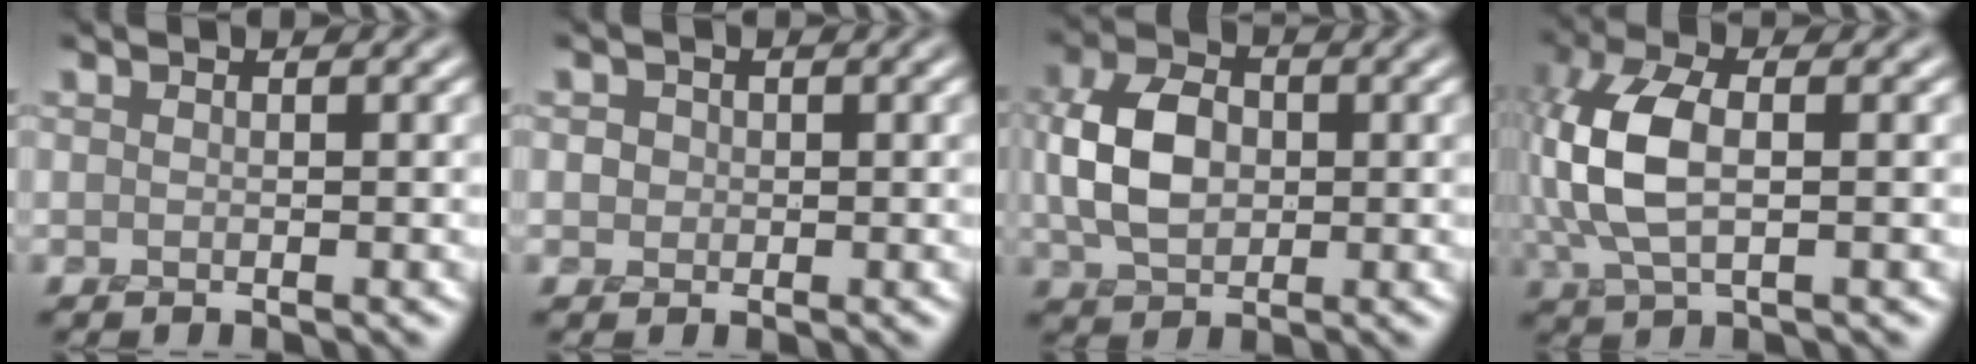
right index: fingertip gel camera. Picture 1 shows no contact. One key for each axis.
{"total": 1.1, "fx": -0.2, "fy": 1.1, "fz": 0.2, "tx": 0.002, "ty": -0.002, "tz": -0.001}
{"total": 5.1, "fx": 0.0, "fy": 3.6, "fz": 3.6, "tx": -0.080, "ty": 0.001, "tz": -0.002}
{"total": 6.4, "fx": 0.1, "fy": 3.1, "fz": 5.6, "tx": -0.137, "ty": 0.007, "tz": -0.004}